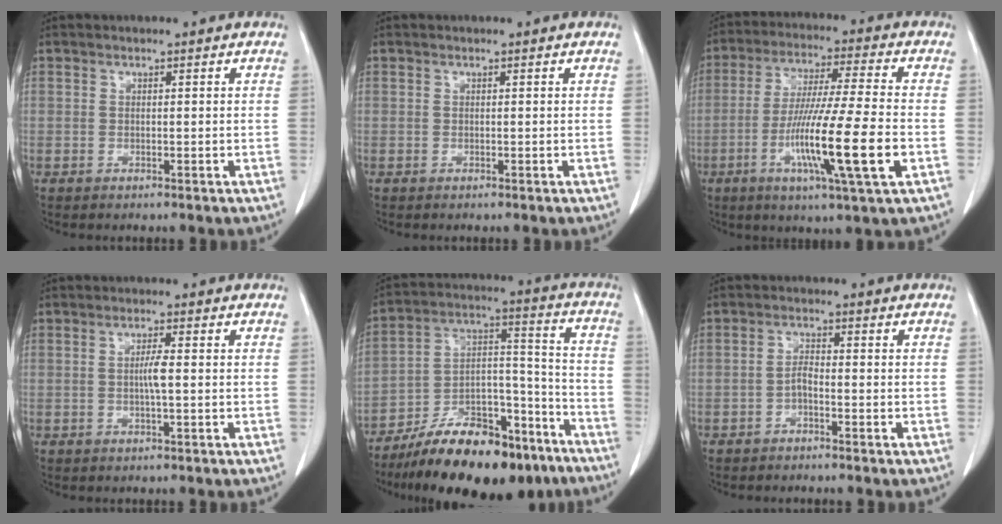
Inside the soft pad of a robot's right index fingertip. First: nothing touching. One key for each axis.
{"total": 0.0}
{"total": 15.3, "fx": -4.6, "fy": -0.3, "fz": 14.6, "tx": -0.273, "ty": -0.021, "tz": -0.085}
{"total": 2.3, "fx": -0.2, "fy": 0.0, "fz": 2.3, "tx": -0.045, "ty": -0.001, "tz": -0.003}
{"total": 21.8, "fx": -16.6, "fy": 7.4, "fz": 12.0, "tx": -0.161, "ty": 0.034, "tz": -0.272}
{"total": 1.9, "fx": -1.1, "fy": 0.5, "fz": 1.5, "tx": -0.026, "ty": 0.004, "tz": -0.023}